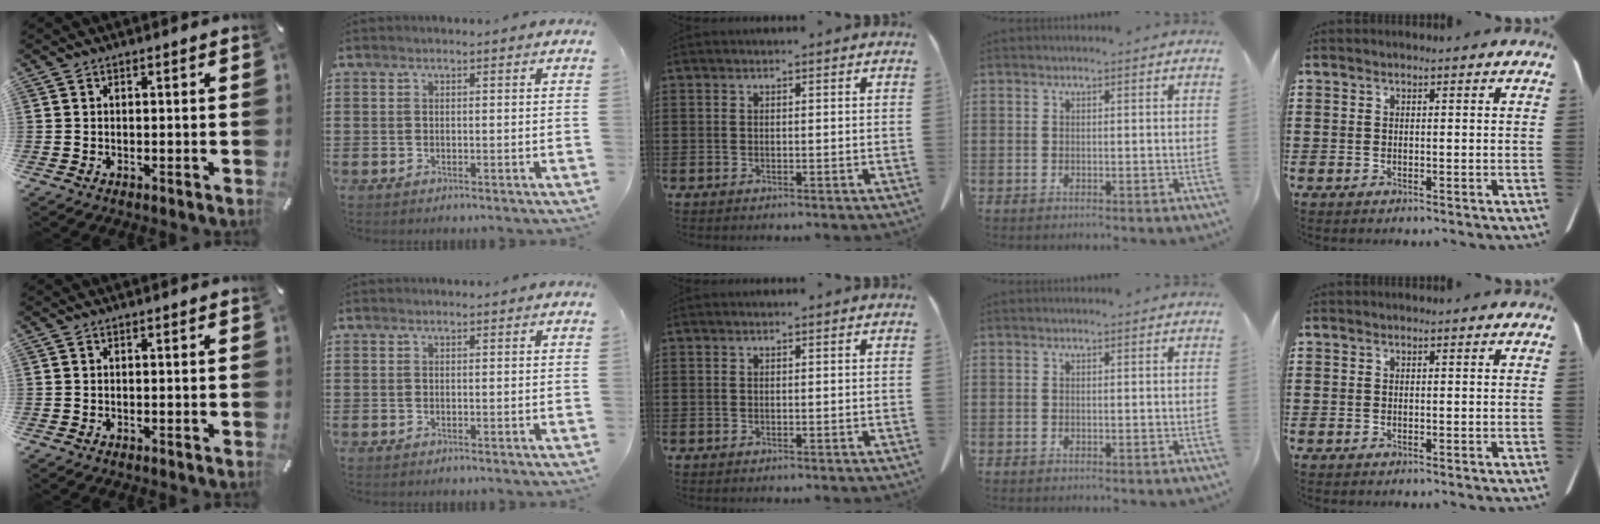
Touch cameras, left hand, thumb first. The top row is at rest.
{}